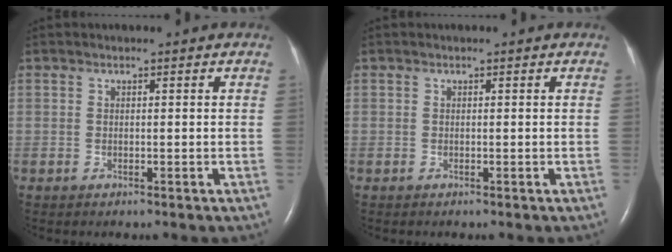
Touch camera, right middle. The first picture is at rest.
{"total": 0.0}